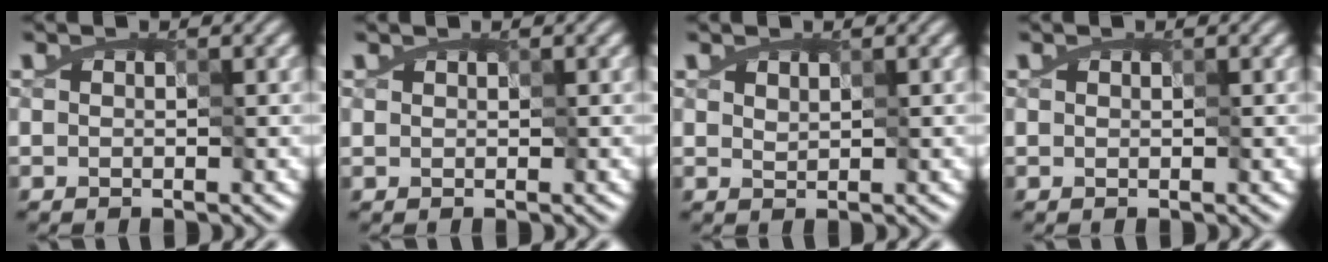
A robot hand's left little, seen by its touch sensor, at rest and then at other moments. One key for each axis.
{"total": 0.0}
{"total": 0.8, "fx": 0.6, "fy": 0.4, "fz": 0.3, "tx": -0.019, "ty": -0.002, "tz": 0.024}
{"total": 0.0}